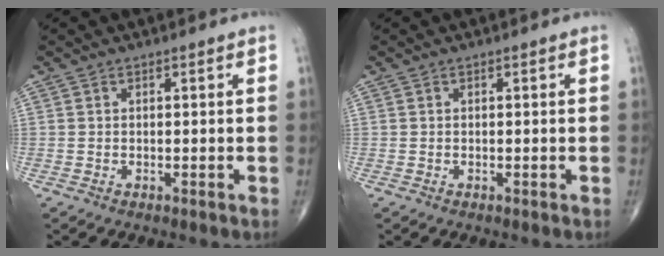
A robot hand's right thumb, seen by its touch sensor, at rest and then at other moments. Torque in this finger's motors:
{"motor_torque": [-0.23, 0.00, -0.07, -0.09, 0.00]}